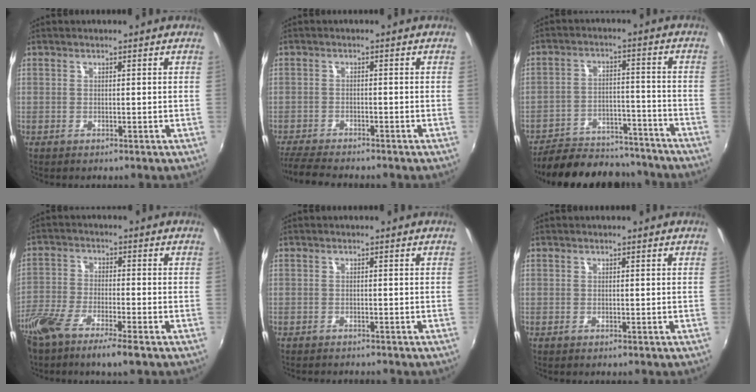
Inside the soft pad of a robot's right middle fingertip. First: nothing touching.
{"total": 6.9, "force": [-6.3, 0.8, 2.7], "torque": [-0.076, -0.022, -0.109]}
{"total": 20.7, "force": [-18.2, 6.7, 7.0], "torque": [-0.148, 0.011, -0.245]}
{"total": 9.5, "force": [-6.9, 1.5, 6.4], "torque": [-0.149, -0.024, -0.138]}
{"total": 2.8, "force": [-2.7, 0.4, 0.7], "torque": [-0.023, -0.014, -0.045]}
{"total": 0.0}